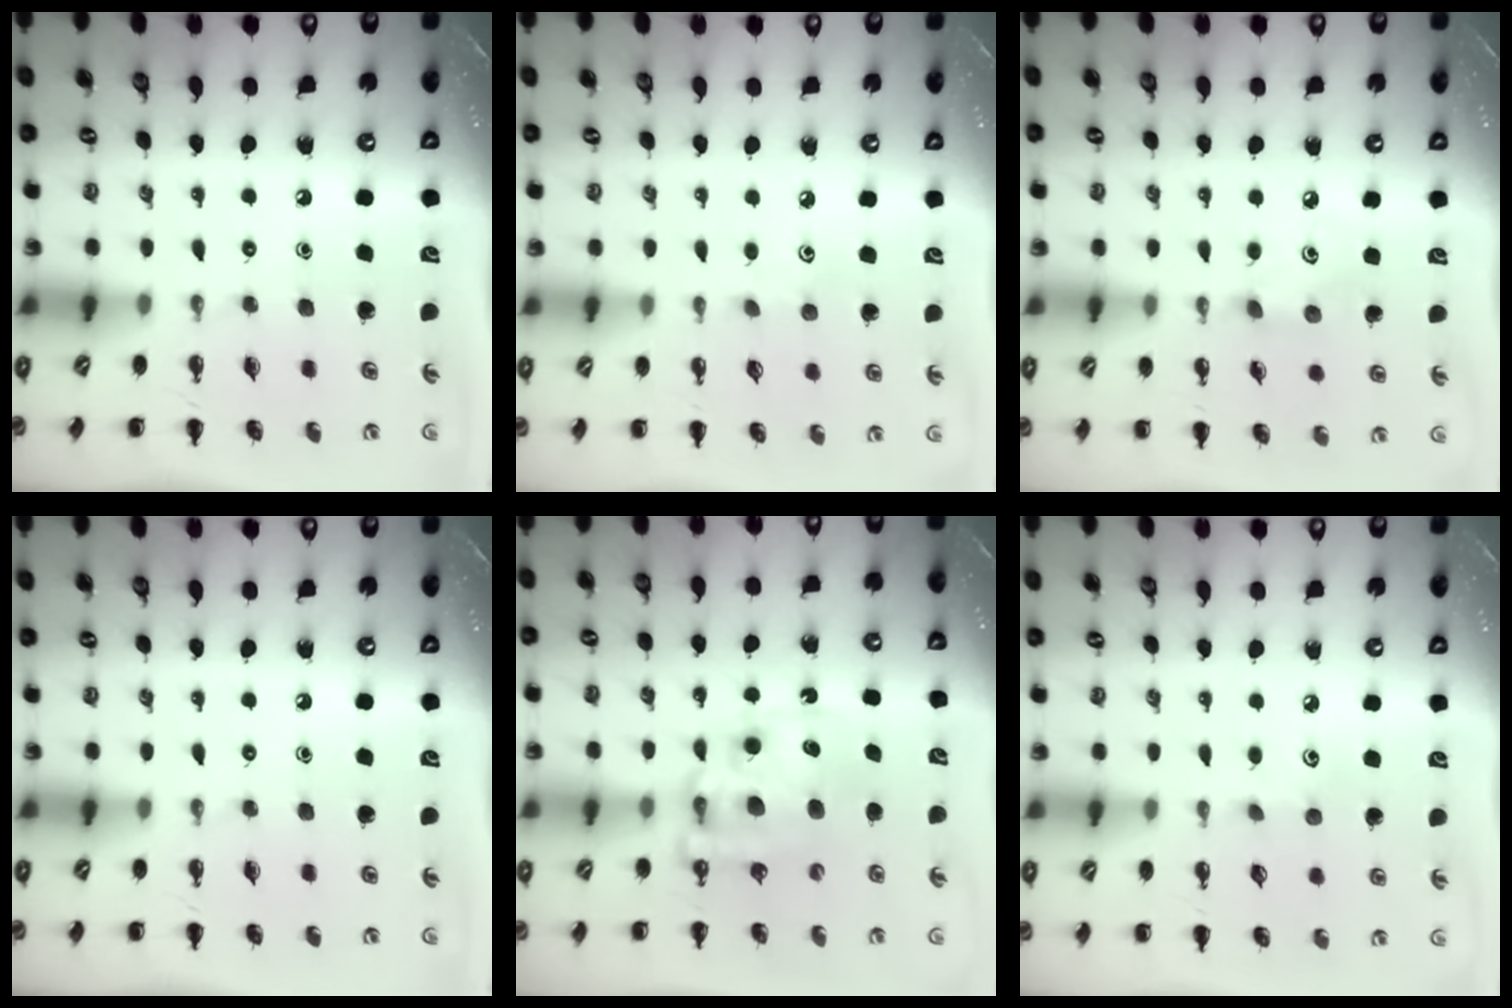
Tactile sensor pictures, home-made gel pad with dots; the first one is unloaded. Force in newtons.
{"total": 3.2, "press": 3.0, "slide": 1.1}
{"total": 3.1, "press": 3.0, "slide": 0.7}
{"total": 0.0}
{"total": 11.2, "press": 10.9, "slide": 2.7}
{"total": 4.5, "press": 4.4, "slide": 1.2}